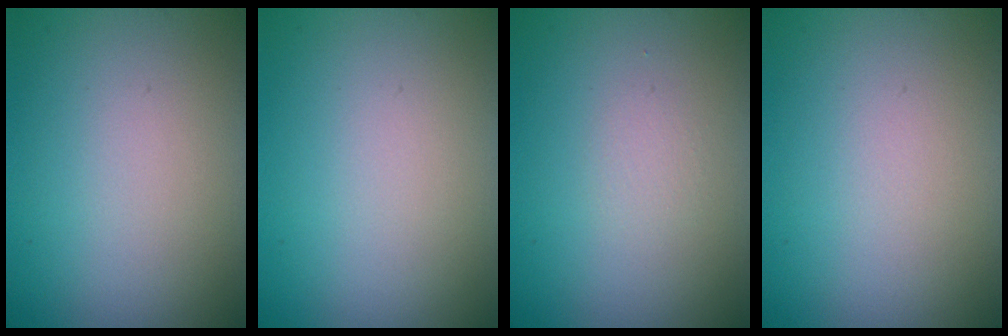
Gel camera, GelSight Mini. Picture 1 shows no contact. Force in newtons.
{"total": 0.0}
{"total": 0.0}
{"total": 0.0}